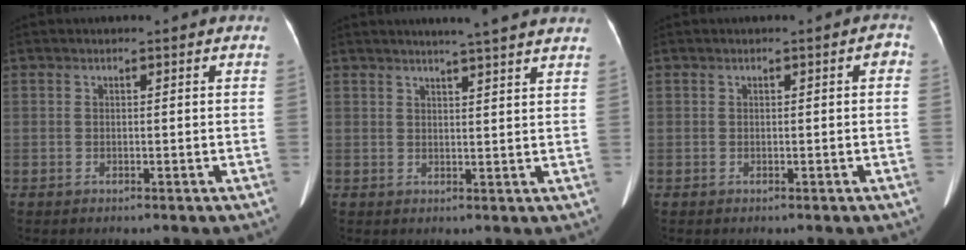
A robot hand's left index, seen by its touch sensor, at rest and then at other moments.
{"total": 9.5, "force": [8.3, -0.1, 4.5], "torque": [-0.057, 0.016, 0.086]}
{"total": 0.9, "force": [-0.1, 0.3, 0.9], "torque": [-0.001, 0.004, -0.001]}